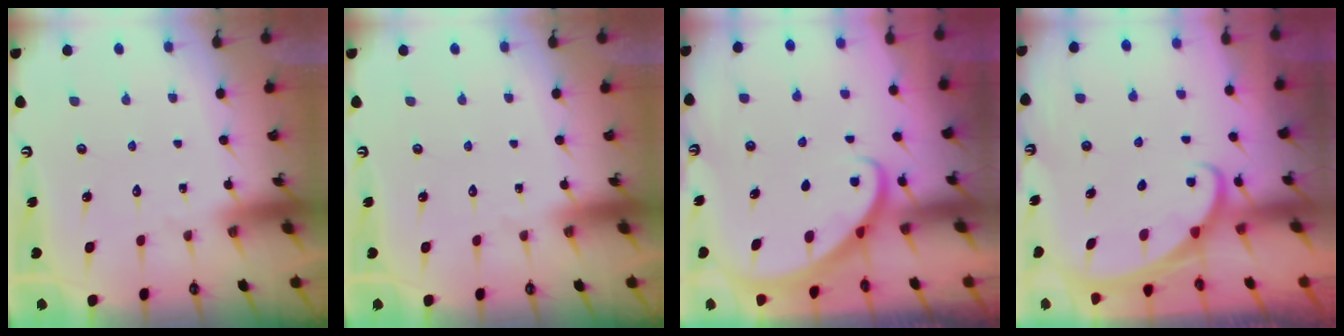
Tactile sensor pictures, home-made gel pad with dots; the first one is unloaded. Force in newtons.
{"total": 0.0}
{"total": 2.7, "press": 2.7, "slide": 0.2}
{"total": 1.7, "press": 1.7, "slide": 0.1}